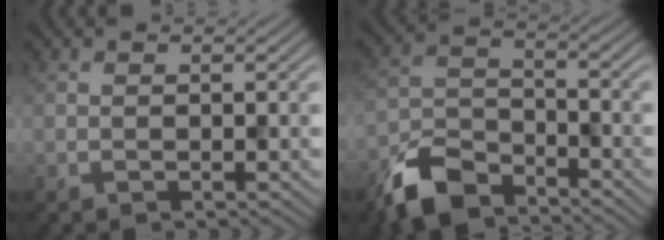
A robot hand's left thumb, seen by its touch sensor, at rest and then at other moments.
{"total": 7.9, "force": [-6.3, 3.2, 3.6], "torque": [-0.077, -0.008, -0.143]}